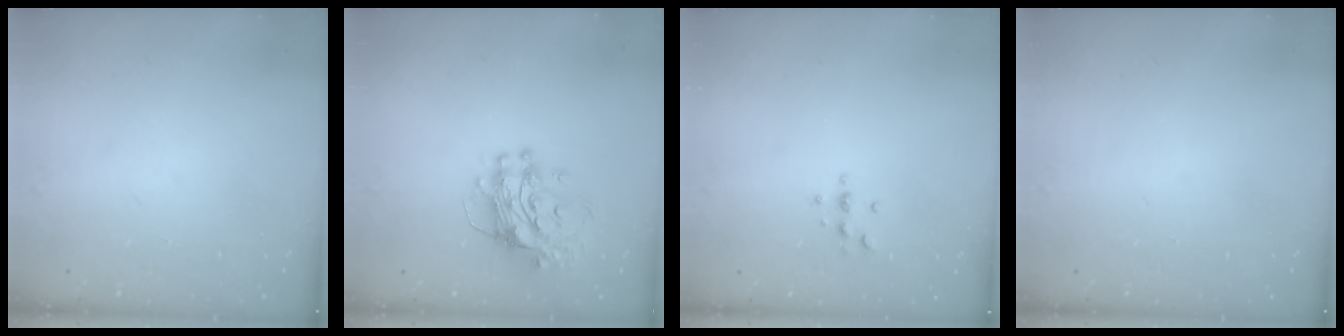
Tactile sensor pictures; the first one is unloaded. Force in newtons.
{"total": 11.0, "press": 10.9, "slide": 1.1}
{"total": 2.7, "press": 2.7, "slide": 0.3}
{"total": 0.0}